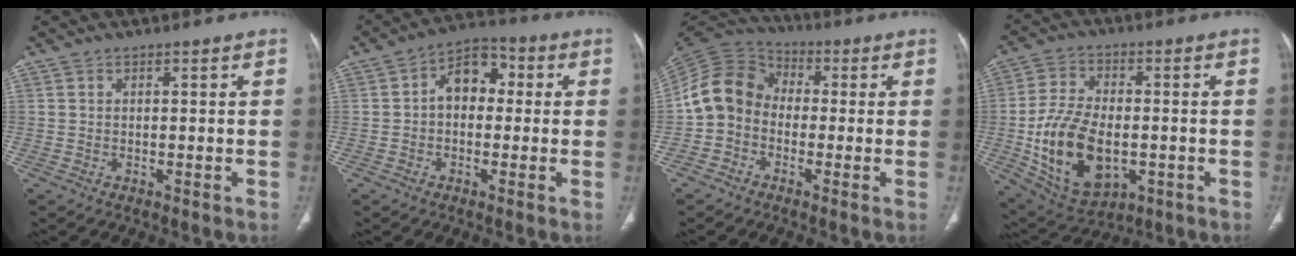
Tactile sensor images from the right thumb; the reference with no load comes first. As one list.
[{"total": 8.2, "force": [0.4, 5.8, 5.7], "torque": [-0.055, 0.031, -0.006]}, {"total": 10.5, "force": [-1.6, 8.9, 5.3], "torque": [-0.099, 0.037, -0.047]}, {"total": 17.0, "force": [-3.3, 10.2, 13.2], "torque": [-0.228, 0.003, -0.040]}]